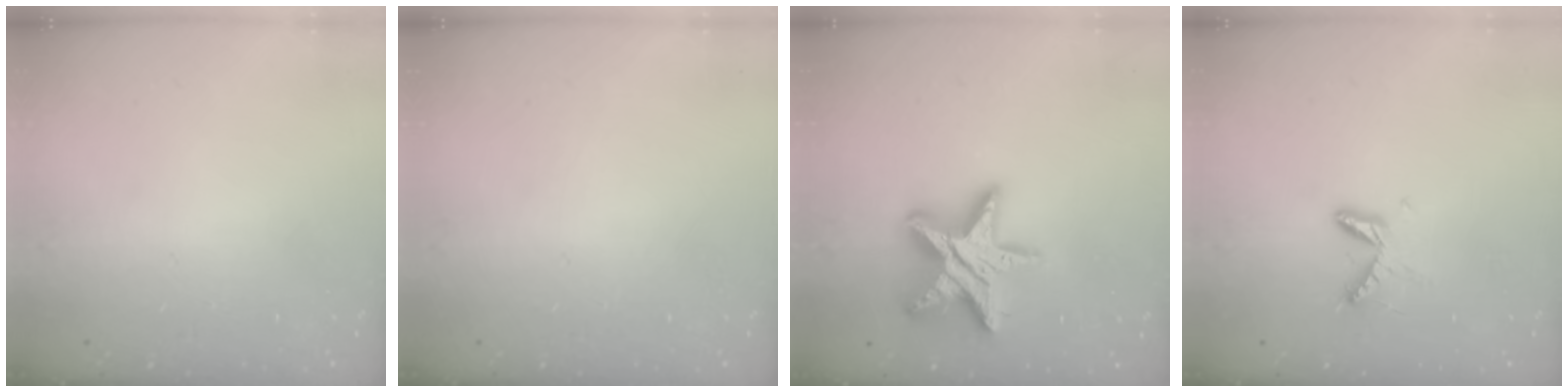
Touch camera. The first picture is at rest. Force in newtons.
{"total": 0.0}
{"total": 19.5, "press": 19.5, "slide": 1.4}
{"total": 6.1, "press": 6.1, "slide": 0.5}